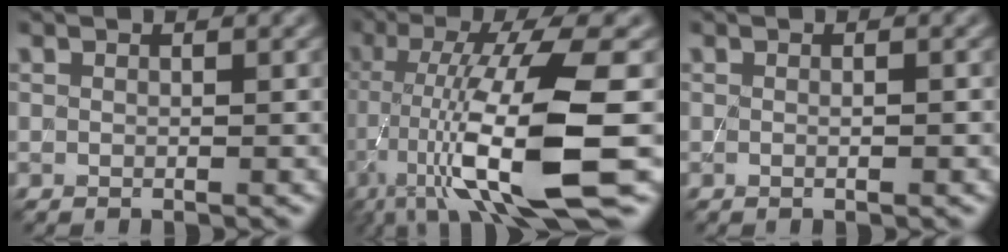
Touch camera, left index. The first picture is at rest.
{"total": 13.0, "force": [-4.3, 2.5, 12.0], "torque": [-0.219, -0.008, -0.068]}
{"total": 1.0, "force": [0.2, 0.5, 0.8], "torque": [0.007, -0.005, -0.003]}